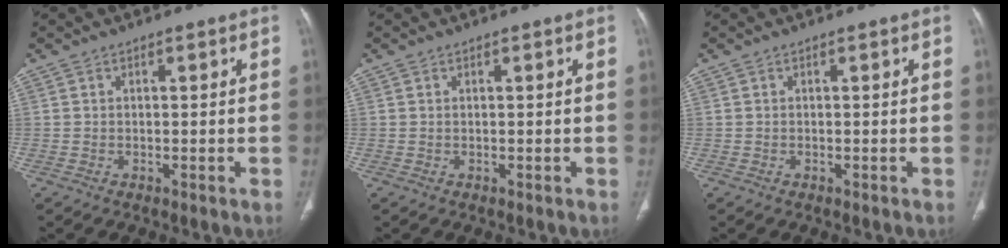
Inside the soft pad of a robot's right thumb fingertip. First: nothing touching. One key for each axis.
{"total": 0.0}
{"total": 0.0}